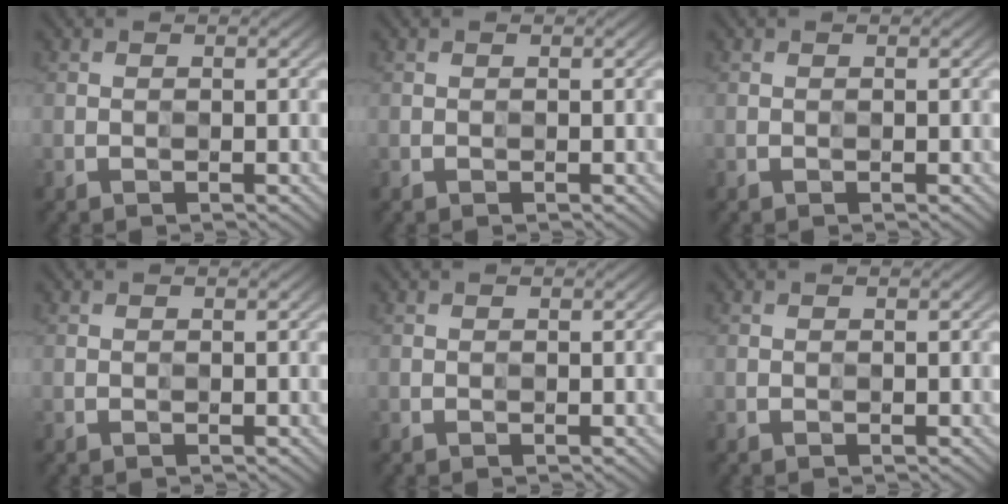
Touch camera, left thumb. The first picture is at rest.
{"total": 0.0}
{"total": 0.0}
{"total": 0.0}
{"total": 0.0}
{"total": 0.0}